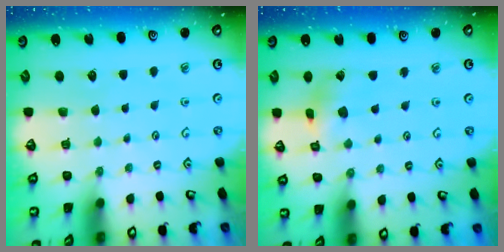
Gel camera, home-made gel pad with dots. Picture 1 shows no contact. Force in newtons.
{"total": 4.1, "press": 4.1, "slide": 0.5}